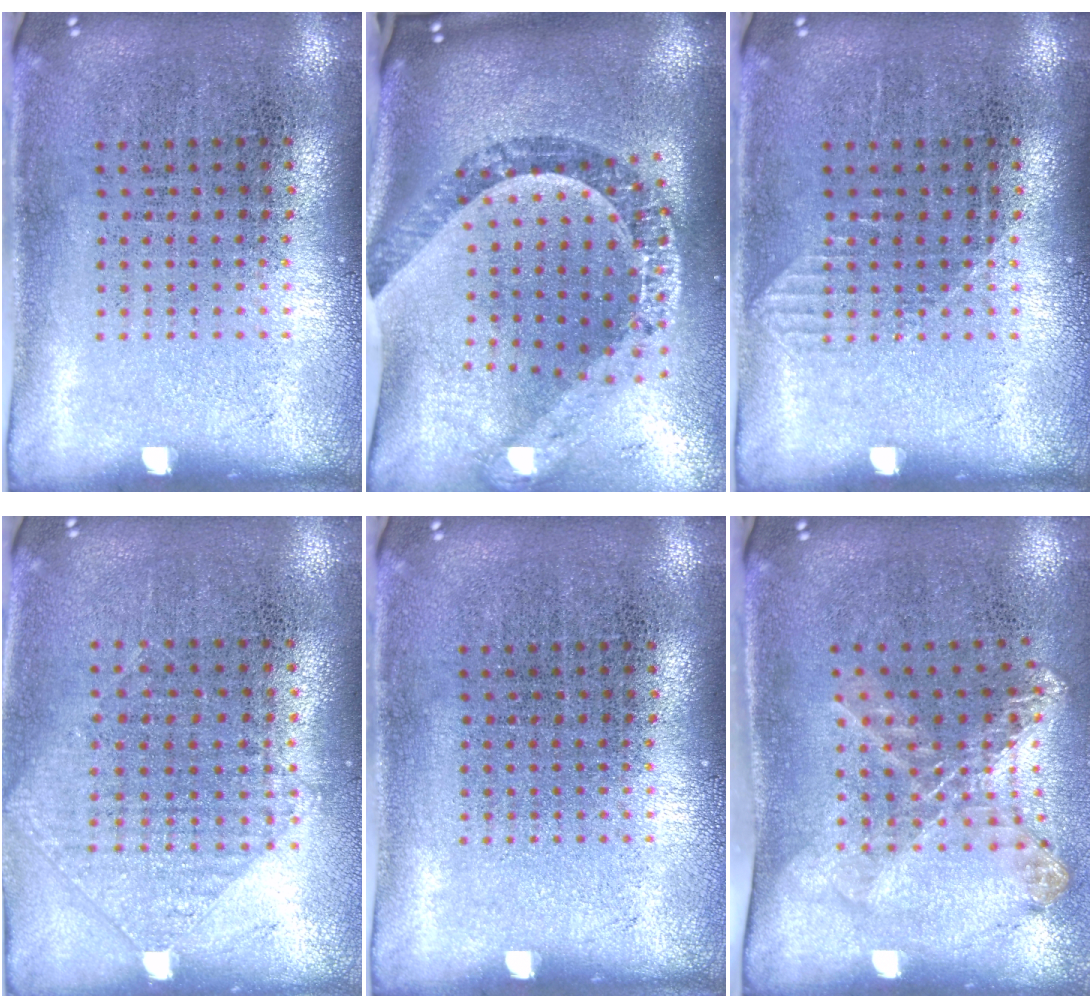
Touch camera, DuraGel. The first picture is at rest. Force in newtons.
{"total": 2.4, "press": 1.9, "slide": 1.5}
{"total": 0.7, "press": 0.6, "slide": 0.2}
{"total": 0.9, "press": 0.8, "slide": 0.3}
{"total": 0.0}
{"total": 1.5, "press": 1.3, "slide": 0.8}